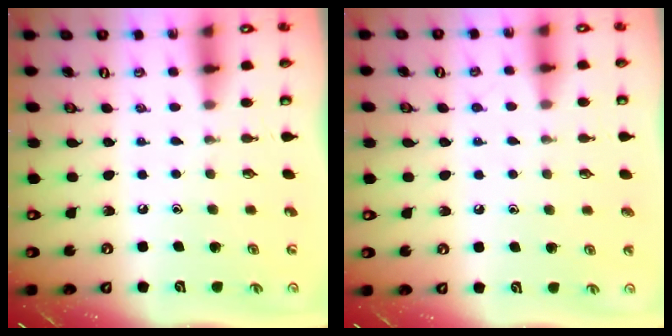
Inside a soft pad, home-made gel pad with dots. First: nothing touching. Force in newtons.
{"total": 5.2, "press": 5.2, "slide": 0.4}